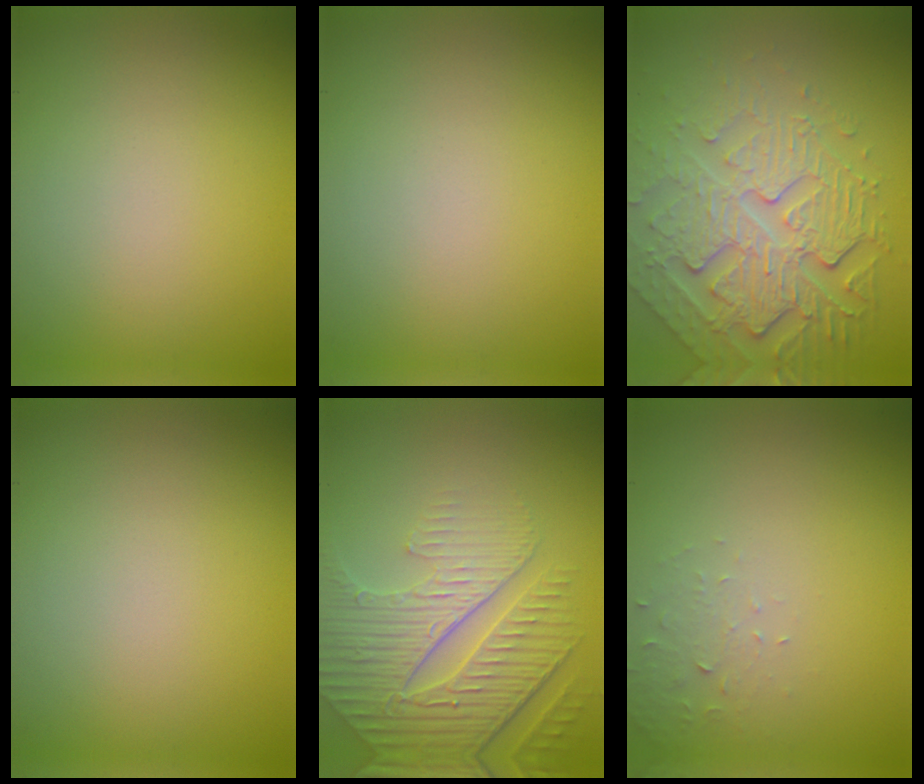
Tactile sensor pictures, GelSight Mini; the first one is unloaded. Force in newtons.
{"total": 0.0}
{"total": 7.6, "press": 5.4, "slide": 5.3}
{"total": 0.0}
{"total": 7.4, "press": 5.6, "slide": 4.8}
{"total": 1.6, "press": 1.6, "slide": 0.4}